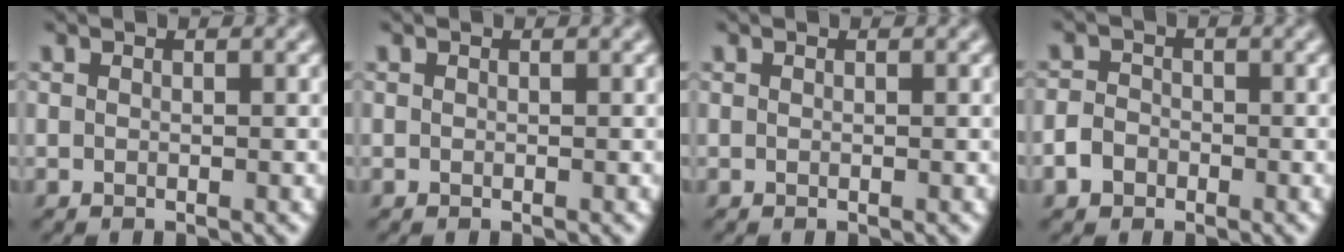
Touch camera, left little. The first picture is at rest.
{"total": 0.0}
{"total": 0.0}
{"total": 2.5, "force": [-1.2, 2.0, 0.9], "torque": [-0.008, 0.000, -0.027]}